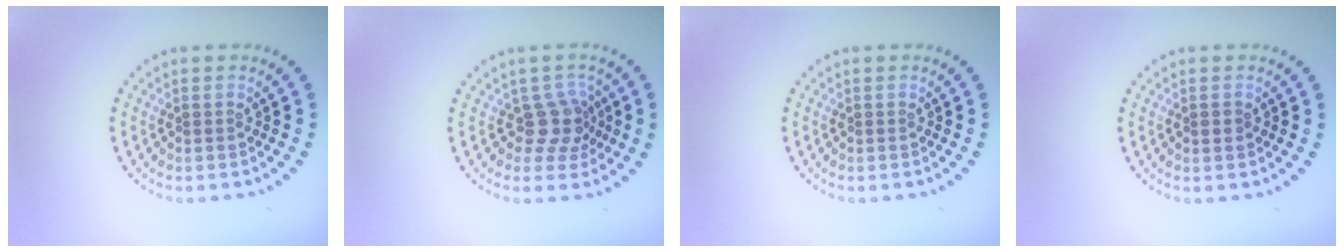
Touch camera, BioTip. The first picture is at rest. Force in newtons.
{"total": 2.7, "press": 2.1, "slide": 1.7}
{"total": 0.0}
{"total": 0.8, "press": 0.8, "slide": 0.2}